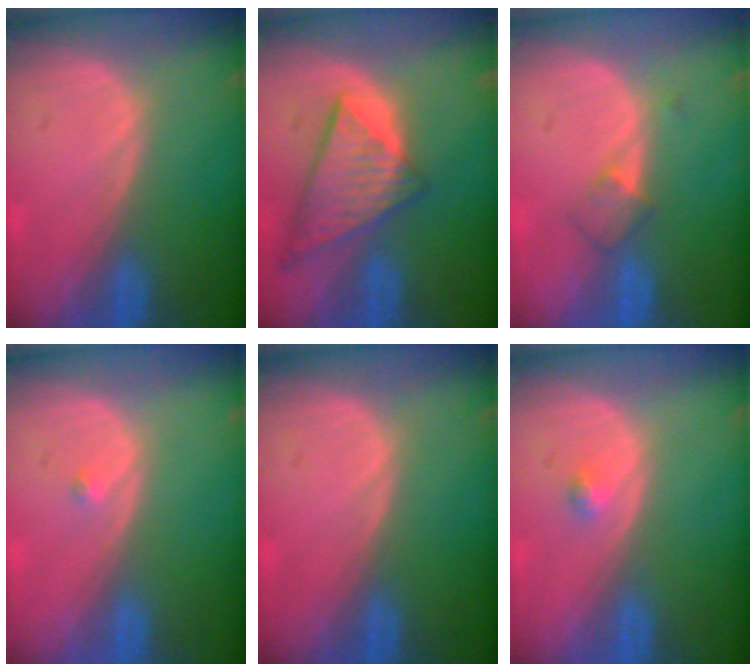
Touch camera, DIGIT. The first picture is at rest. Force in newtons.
{"total": 9.0, "press": 7.9, "slide": 4.4}
{"total": 2.7, "press": 2.4, "slide": 1.1}
{"total": 0.7, "press": 0.5, "slide": 0.4}
{"total": 0.0}
{"total": 1.3, "press": 1.1, "slide": 0.7}